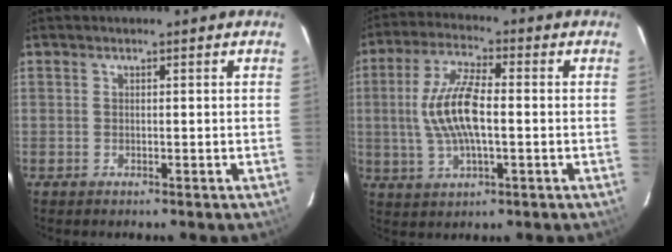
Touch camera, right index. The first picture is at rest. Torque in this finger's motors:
{"motor_torque": [0.48, -0.01, 0.57, 0.21]}